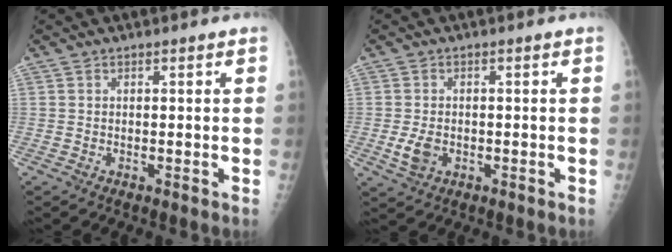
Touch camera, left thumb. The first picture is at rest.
{"total": 3.9, "force": [-0.9, 2.7, 2.6], "torque": [-0.051, -0.002, -0.012]}